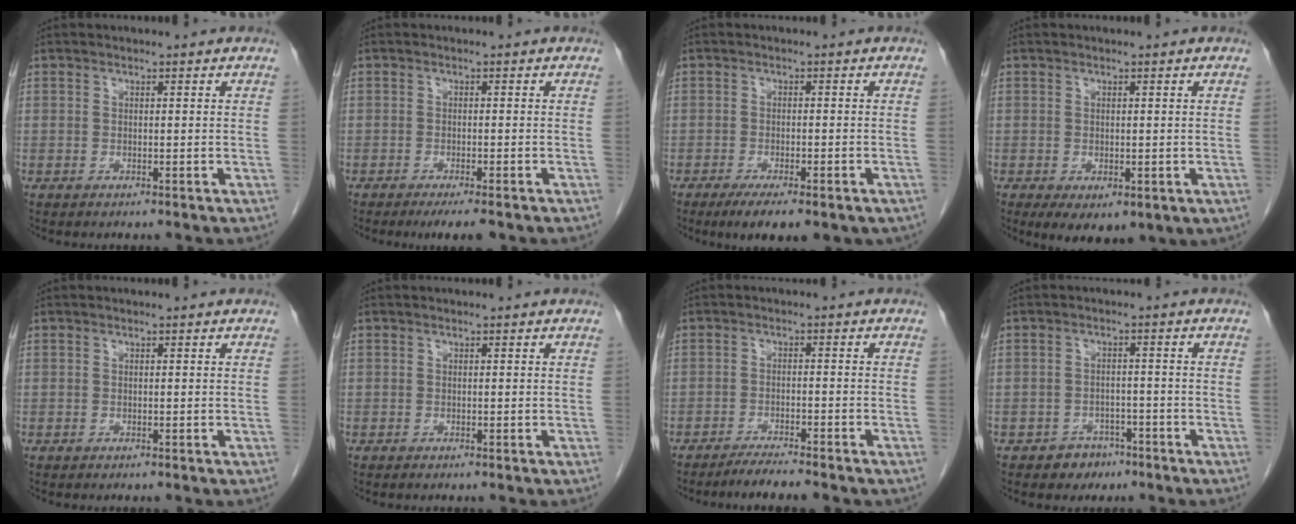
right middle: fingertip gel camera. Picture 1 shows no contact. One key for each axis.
{"total": 4.1, "fx": -3.0, "fy": 0.5, "fz": 2.7, "tx": -0.034, "ty": -0.009, "tz": -0.041}
{"total": 8.0, "fx": -5.3, "fy": 2.2, "fz": 5.5, "tx": -0.071, "ty": -0.014, "tz": -0.072}
{"total": 7.2, "fx": -2.8, "fy": 4.0, "fz": 5.2, "tx": -0.075, "ty": -0.016, "tz": -0.028}
{"total": 0.0}
{"total": 0.0}
{"total": 5.5, "fx": -4.9, "fy": 0.0, "fz": 2.6, "tx": -0.037, "ty": -0.012, "tz": -0.076}
{"total": 3.3, "fx": -2.2, "fy": 2.4, "fz": 0.5, "tx": -0.006, "ty": 0.012, "tz": -0.027}